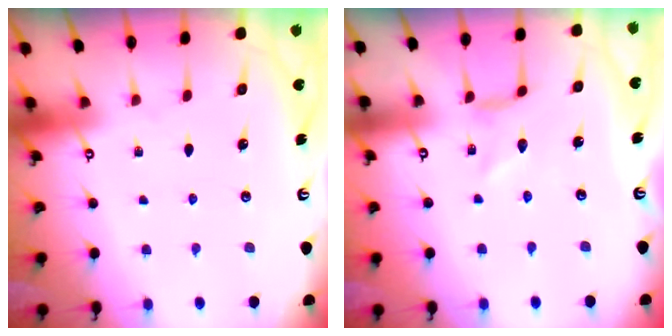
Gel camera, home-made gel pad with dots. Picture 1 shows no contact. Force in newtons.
{"total": 0.0}